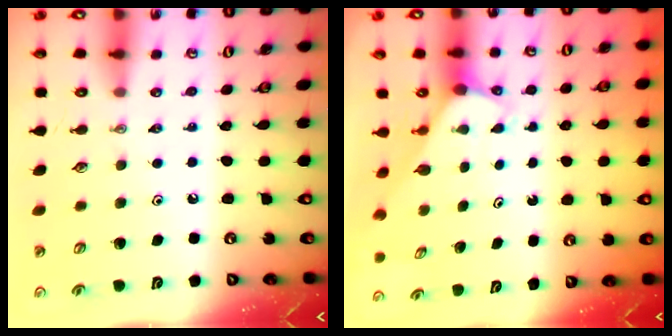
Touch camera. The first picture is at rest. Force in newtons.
{"total": 2.9, "press": 2.9, "slide": 0.2}